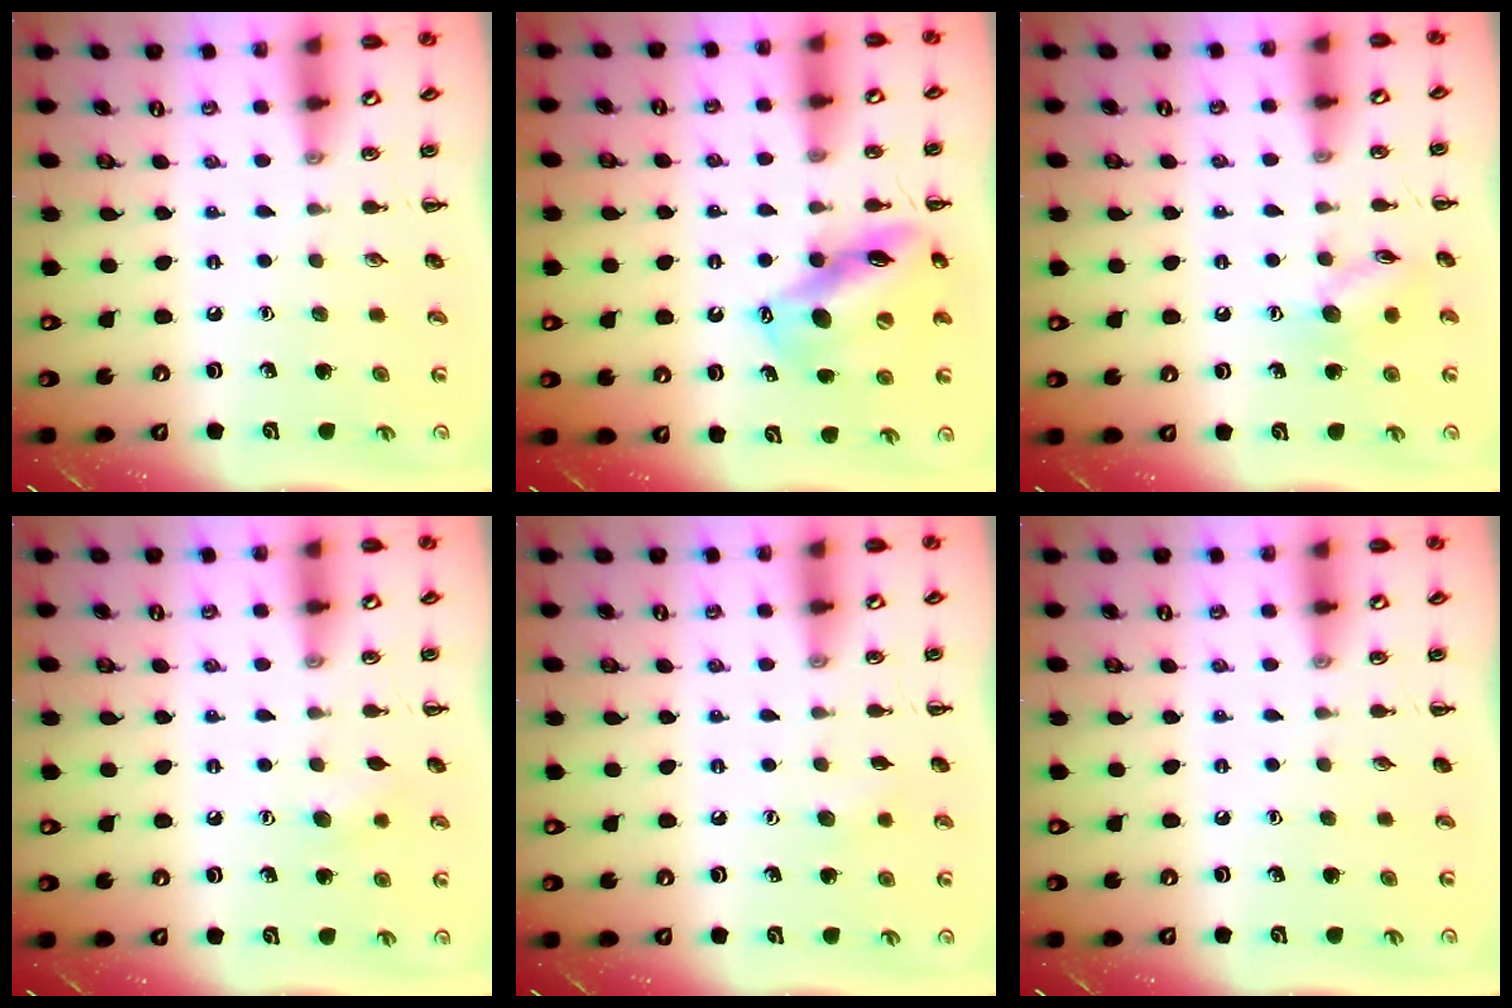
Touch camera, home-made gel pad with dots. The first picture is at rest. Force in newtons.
{"total": 13.6, "press": 13.1, "slide": 3.6}
{"total": 8.6, "press": 8.6, "slide": 0.7}
{"total": 6.3, "press": 6.0, "slide": 1.7}
{"total": 4.5, "press": 4.4, "slide": 0.9}
{"total": 0.0}